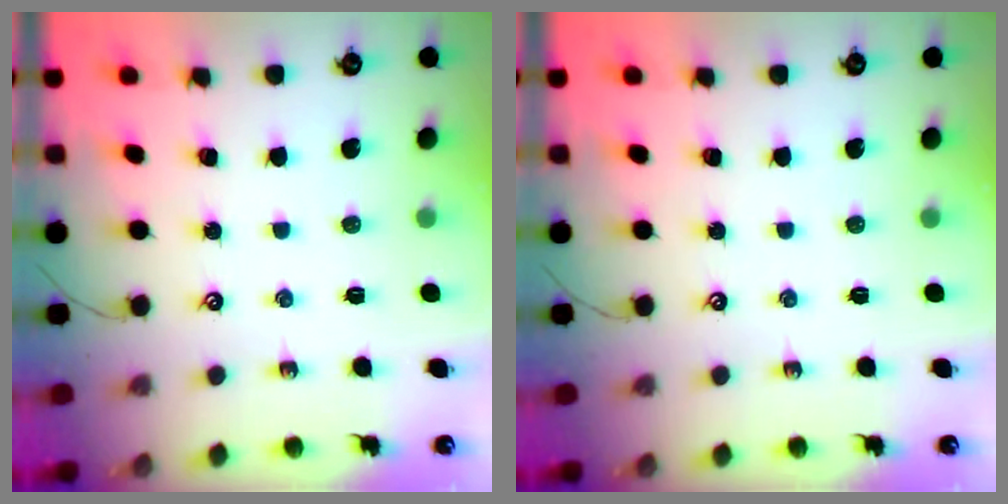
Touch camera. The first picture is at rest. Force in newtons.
{"total": 0.0}